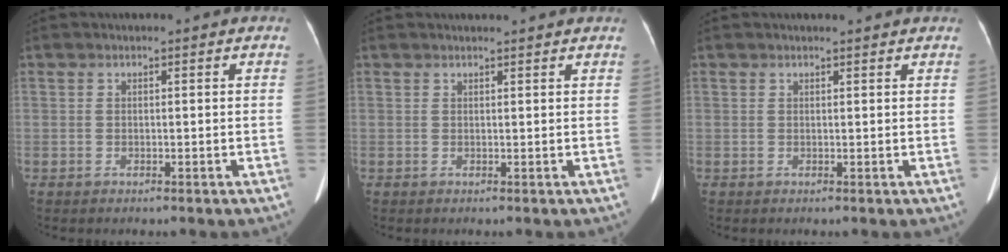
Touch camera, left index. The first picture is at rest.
{"total": 3.3, "force": [3.1, 0.0, 0.9], "torque": [-0.013, 0.017, 0.034]}
{"total": 1.9, "force": [1.8, 0.2, 0.6], "torque": [-0.012, 0.008, 0.021]}